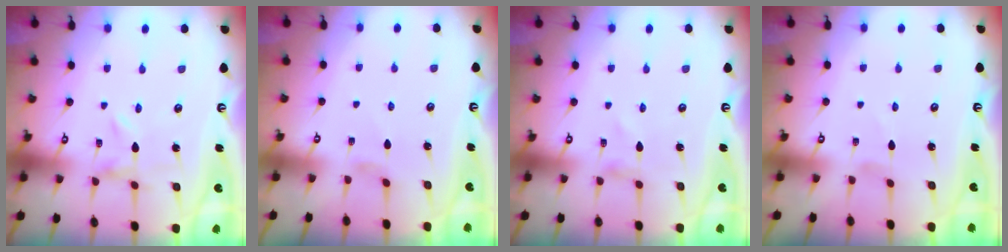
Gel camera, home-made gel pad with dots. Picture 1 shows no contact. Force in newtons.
{"total": 1.7, "press": 1.6, "slide": 0.4}
{"total": 0.0}
{"total": 0.0}